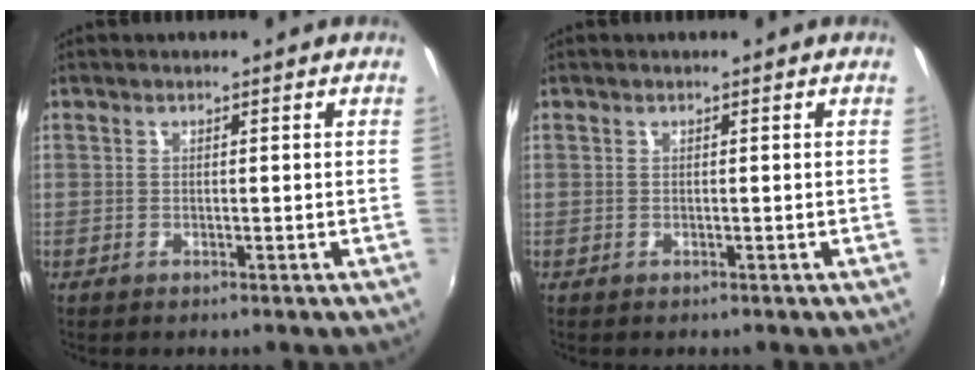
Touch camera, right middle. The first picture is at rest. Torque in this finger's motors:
{"motor_torque": [0.05, -0.12, 0.03, 0.00]}